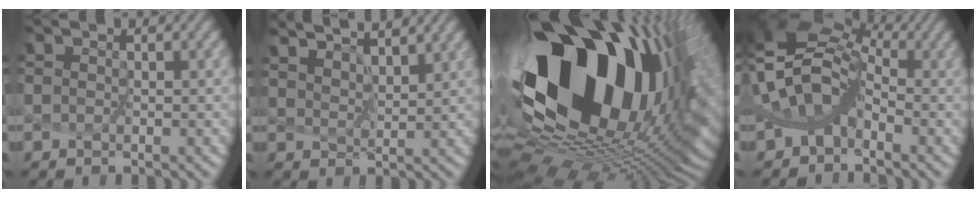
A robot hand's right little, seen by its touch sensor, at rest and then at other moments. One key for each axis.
{"total": 5.8, "fx": 5.5, "fy": 0.4, "fz": 1.8, "tx": -0.036, "ty": 0.002, "tz": 0.089}
{"total": 18.7, "fx": 4.7, "fy": 10.1, "fz": 15.0, "tx": -0.238, "ty": -0.022, "tz": 0.107}
{"total": 5.7, "fx": -1.1, "fy": 3.7, "fz": 4.2, "tx": -0.063, "ty": 0.016, "tz": -0.028}